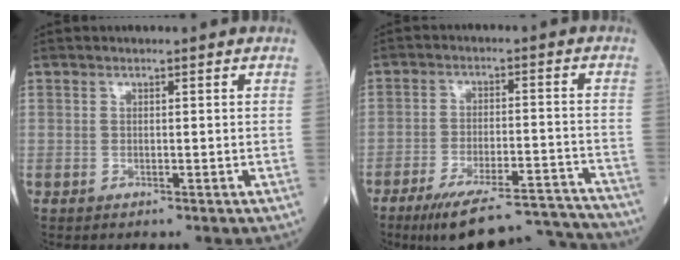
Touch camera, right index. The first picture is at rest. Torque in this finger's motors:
{"motor_torque": [0.91, -1.03, 0.12, 0.05]}